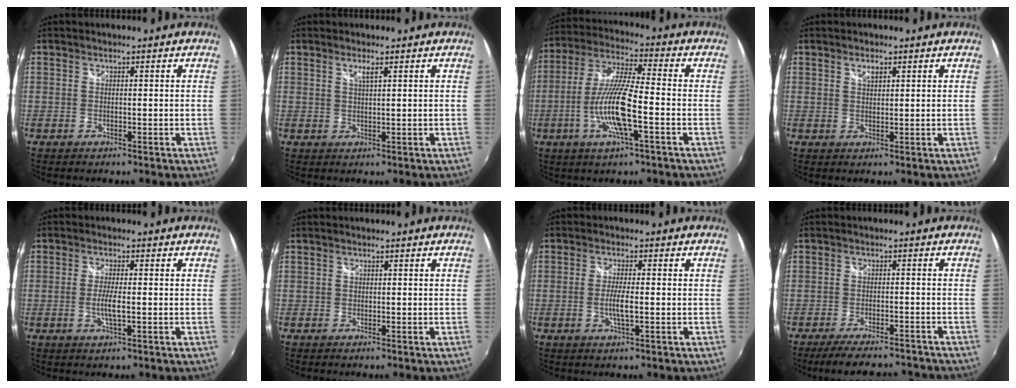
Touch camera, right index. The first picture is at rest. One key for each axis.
{"total": 1.6, "fx": 0.9, "fy": 0.1, "fz": 1.3, "tx": -0.023, "ty": 0.000, "tz": 0.015}
{"total": 12.9, "fx": -3.9, "fy": 1.7, "fz": 12.2, "tx": -0.247, "ty": -0.006, "tz": -0.076}
{"total": 1.7, "fx": 1.0, "fy": 0.7, "fz": 1.2, "tx": -0.020, "ty": 0.003, "tz": 0.017}
{"total": 3.6, "fx": -0.7, "fy": 0.4, "fz": 3.5, "tx": -0.067, "ty": -0.007, "tz": -0.013}
{"total": 0.0}
{"total": 3.8, "fx": -0.7, "fy": 0.4, "fz": 3.7, "tx": -0.070, "ty": -0.007, "tz": -0.014}
{"total": 11.5, "fx": -10.0, "fy": 3.3, "fz": 4.6, "tx": -0.100, "ty": -0.006, "tz": -0.141}